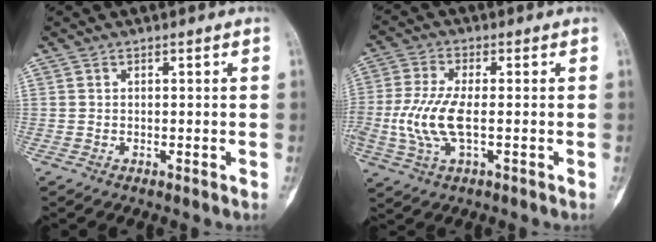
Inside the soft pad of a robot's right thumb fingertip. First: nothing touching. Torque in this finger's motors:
{"motor_torque": [2.08, 2.08, 1.51, -0.14, 0.33]}